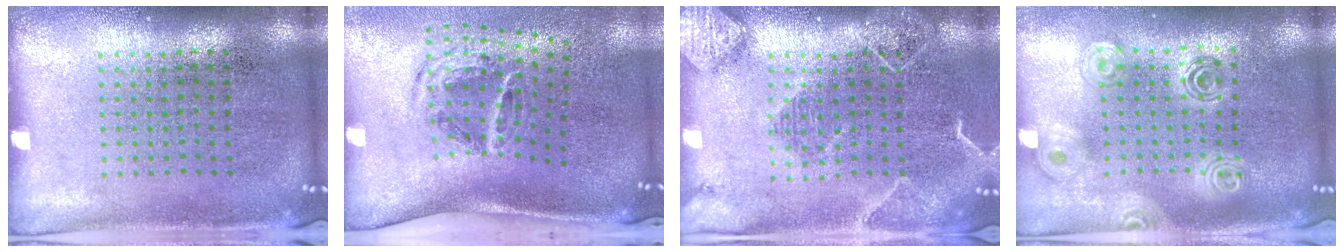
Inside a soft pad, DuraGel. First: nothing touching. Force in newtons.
{"total": 2.1, "press": 1.2, "slide": 1.7}
{"total": 2.3, "press": 2.0, "slide": 1.0}
{"total": 1.8, "press": 1.6, "slide": 0.9}